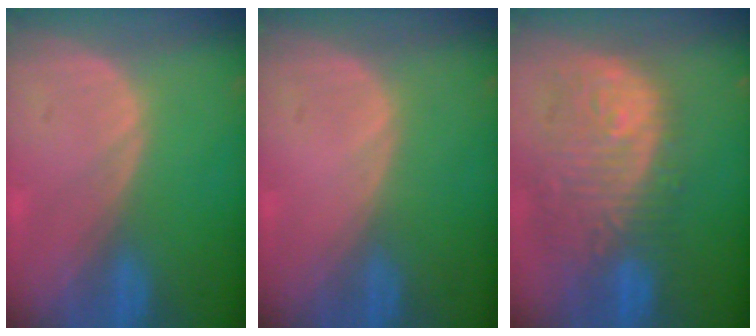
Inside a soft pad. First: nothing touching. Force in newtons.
{"total": 0.0}
{"total": 12.0, "press": 10.7, "slide": 5.5}